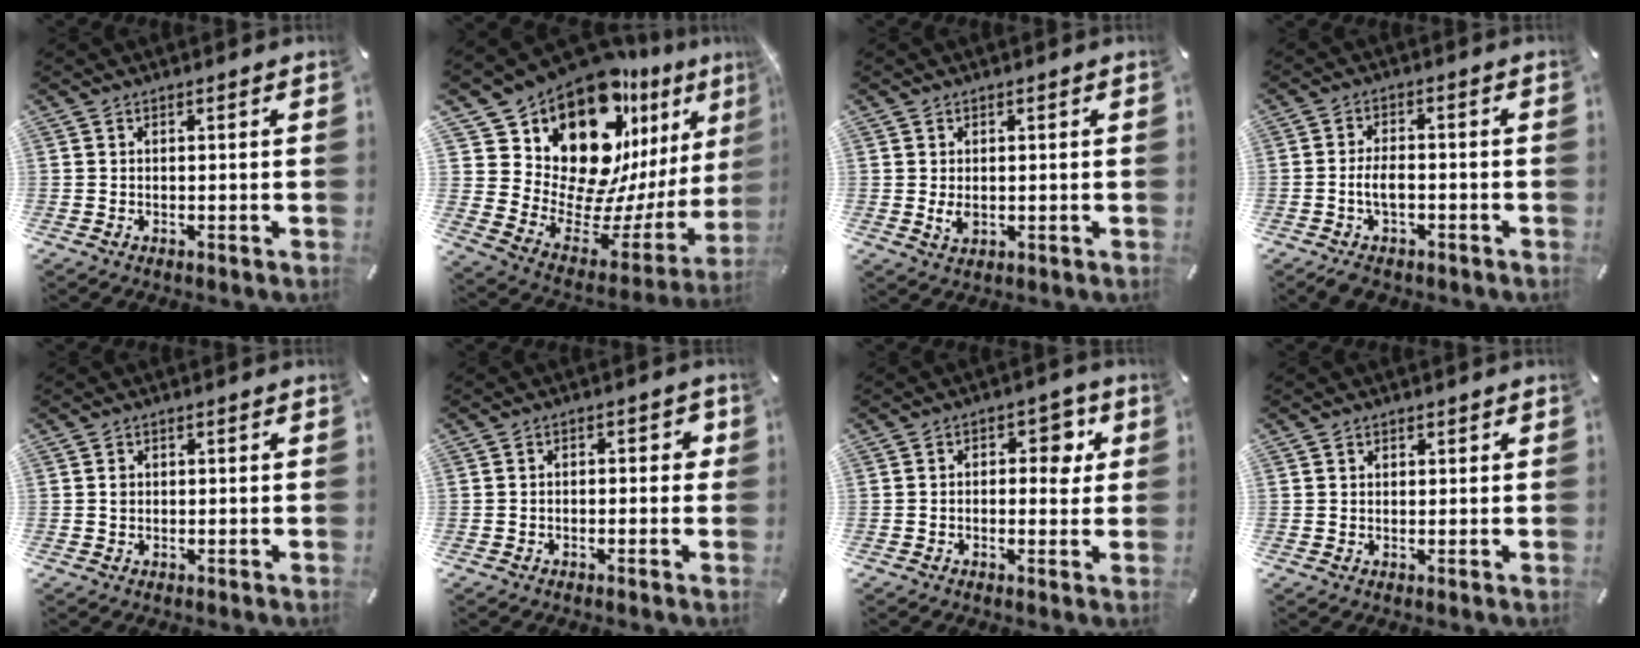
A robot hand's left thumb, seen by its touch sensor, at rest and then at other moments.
{"total": 20.0, "force": [14.5, 10.7, 8.7], "torque": [-0.126, -0.161, 0.262]}
{"total": 2.9, "force": [0.1, 2.3, 1.8], "torque": [-0.032, -0.001, 0.000]}
{"total": 5.4, "force": [-1.8, 3.2, 3.9], "torque": [-0.079, 0.011, -0.035]}
{"total": 1.2, "force": [0.0, 1.1, 0.5], "torque": [-0.002, 0.002, -0.004]}
{"total": 2.7, "force": [-1.1, 1.6, 1.8], "torque": [-0.034, 0.013, -0.025]}
{"total": 6.5, "force": [0.8, 4.3, 4.8], "torque": [-0.050, -0.001, 0.001]}
{"total": 1.5, "force": [0.4, 1.4, 0.2], "torque": [0.003, 0.002, 0.002]}